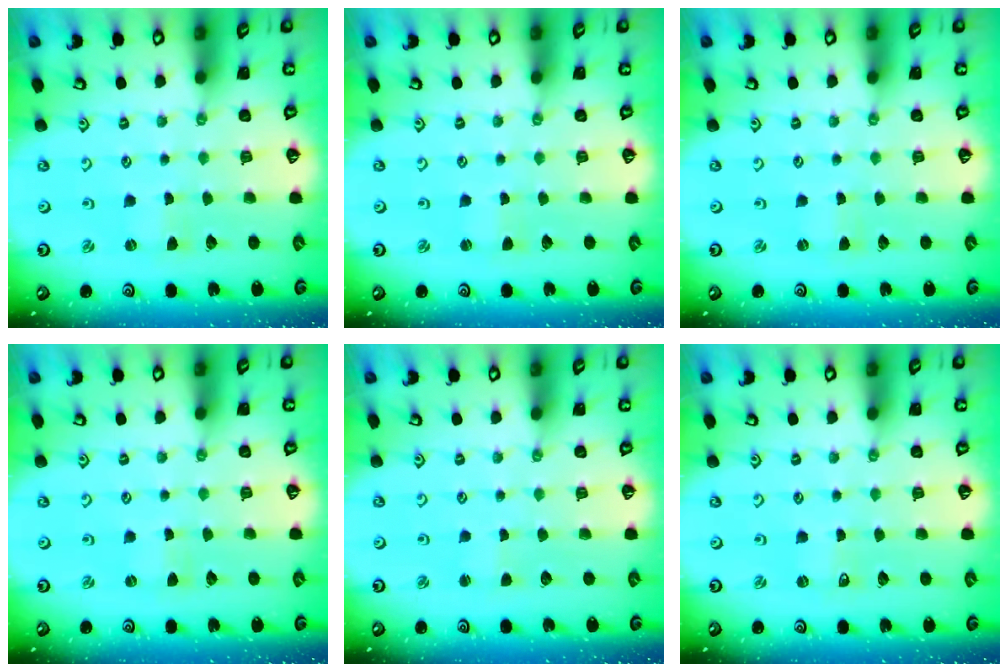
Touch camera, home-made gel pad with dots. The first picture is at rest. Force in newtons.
{"total": 1.0, "press": 1.0, "slide": 0.2}
{"total": 0.0}
{"total": 0.0}
{"total": 0.8, "press": 0.7, "slide": 0.3}
{"total": 0.0}